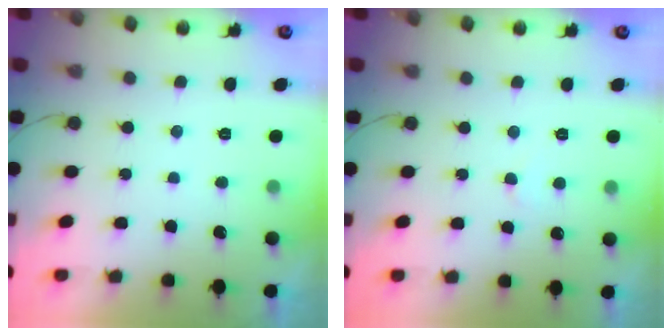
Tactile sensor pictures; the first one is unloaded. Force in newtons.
{"total": 2.4, "press": 2.4, "slide": 0.2}